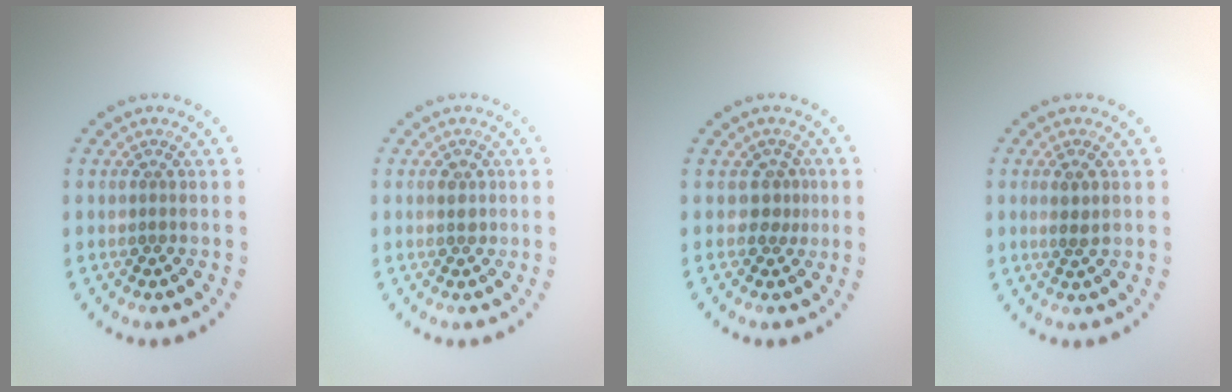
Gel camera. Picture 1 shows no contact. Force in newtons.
{"total": 1.2, "press": 1.2, "slide": 0.2}
{"total": 1.8, "press": 1.3, "slide": 1.3}
{"total": 1.2, "press": 1.0, "slide": 0.6}